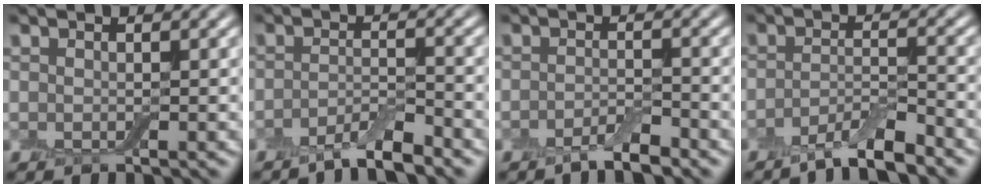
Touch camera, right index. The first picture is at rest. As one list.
[{"total": 3.3, "force": [-2.6, 0.5, 2.0], "torque": [-0.033, 0.004, -0.054]}, {"total": 2.5, "force": [-1.8, 0.5, 1.6], "torque": [-0.029, 0.003, -0.037]}, {"total": 4.4, "force": [-3.4, 0.8, 2.7], "torque": [-0.044, 0.000, -0.064]}]